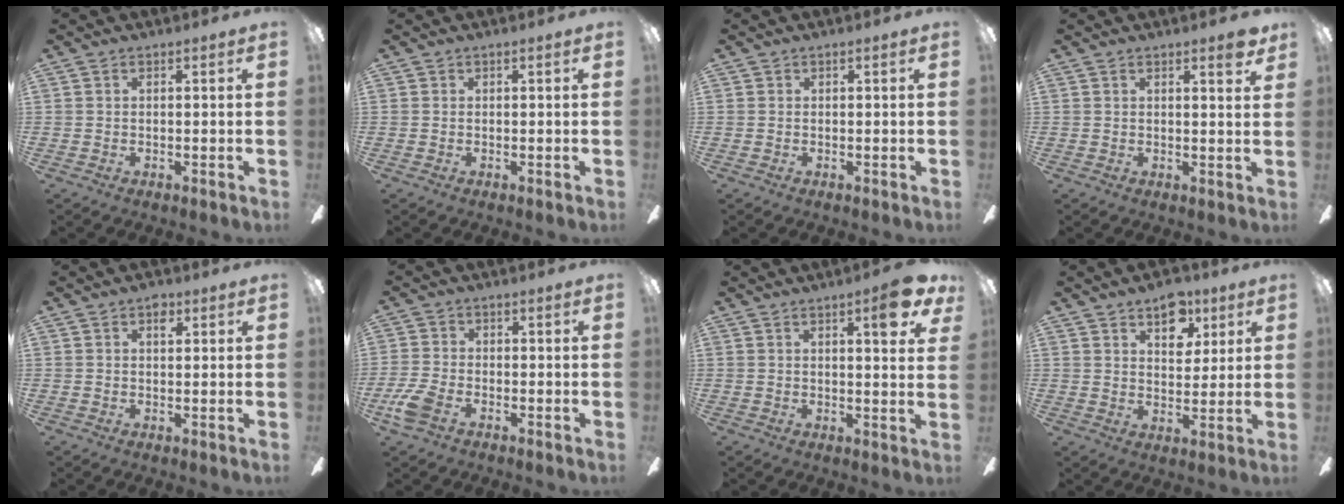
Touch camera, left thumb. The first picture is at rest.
{"total": 0.0}
{"total": 0.0}
{"total": 3.0, "force": [2.2, 0.4, 2.0], "torque": [-0.020, -0.011, 0.033]}
{"total": 2.4, "force": [1.3, 1.5, 1.3], "torque": [-0.006, -0.004, 0.018]}
{"total": 5.7, "force": [-3.0, 3.2, 3.5], "torque": [-0.091, 0.001, -0.060]}
{"total": 6.7, "force": [3.7, 1.5, 5.4], "torque": [-0.073, -0.011, 0.053]}
{"total": 9.2, "force": [5.6, 5.5, 4.7], "torque": [-0.041, -0.023, 0.095]}